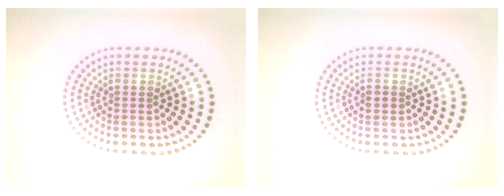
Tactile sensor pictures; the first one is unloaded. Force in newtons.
{"total": 1.1, "press": 1.0, "slide": 0.3}